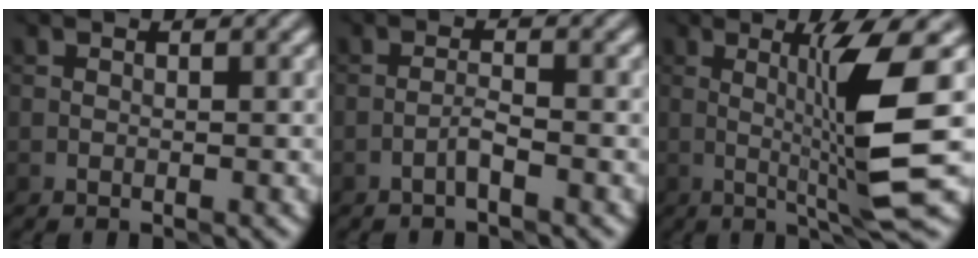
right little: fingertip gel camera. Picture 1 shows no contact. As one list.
[{"total": 1.2, "force": [-0.8, -0.1, 0.8], "torque": [-0.018, 0.007, -0.018]}, {"total": 7.0, "force": [0.6, 0.3, 7.0], "torque": [-0.123, -0.005, 0.019]}]